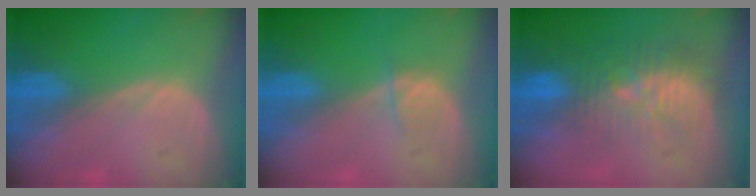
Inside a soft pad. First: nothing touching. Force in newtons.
{"total": 1.6, "press": 1.5, "slide": 0.2}
{"total": 9.7, "press": 9.1, "slide": 3.6}